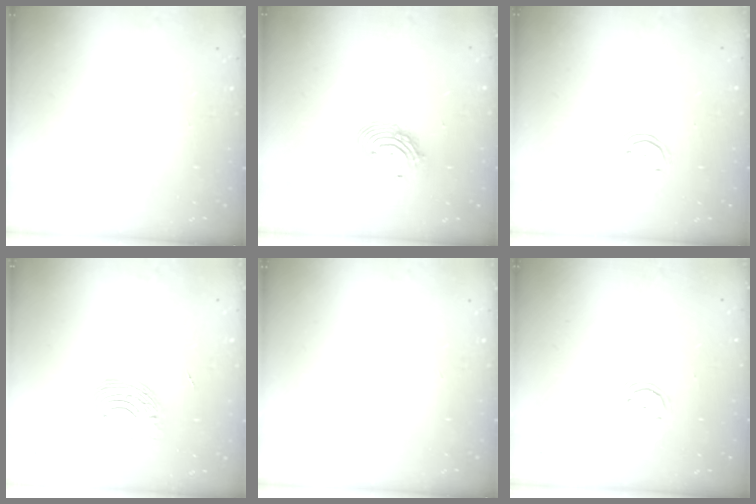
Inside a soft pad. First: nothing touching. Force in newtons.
{"total": 10.8, "press": 10.8, "slide": 1.0}
{"total": 2.7, "press": 2.7, "slide": 0.7}
{"total": 9.0, "press": 9.0, "slide": 0.9}
{"total": 0.0}
{"total": 2.3, "press": 2.3, "slide": 0.3}